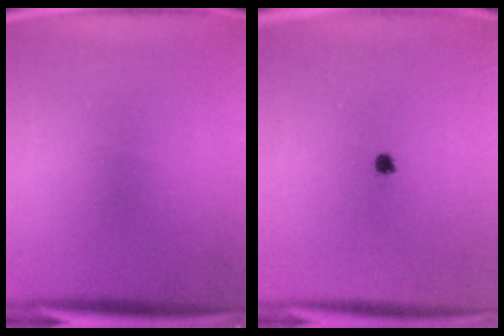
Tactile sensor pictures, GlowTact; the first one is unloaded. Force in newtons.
{"total": 1.3}